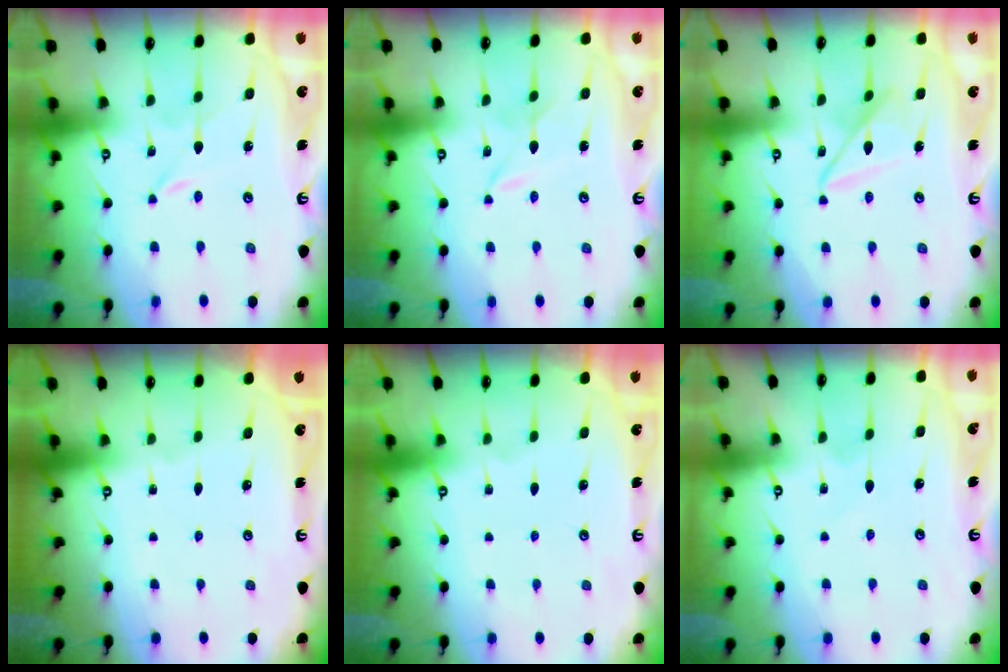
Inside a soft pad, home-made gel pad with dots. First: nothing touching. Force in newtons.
{"total": 1.4, "press": 1.4, "slide": 0.2}
{"total": 10.5, "press": 10.4, "slide": 0.7}
{"total": 0.0}
{"total": 0.0}
{"total": 2.2, "press": 2.2, "slide": 0.3}